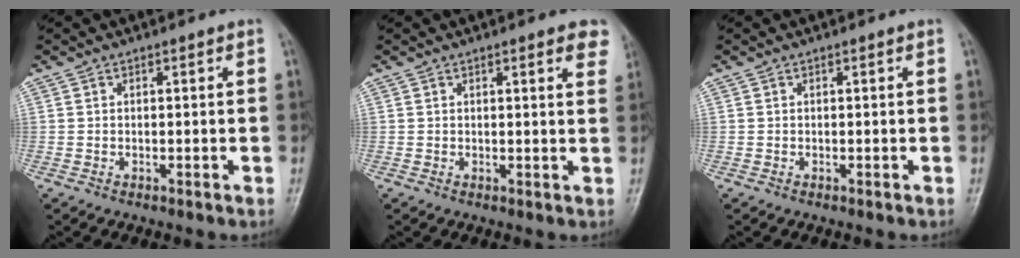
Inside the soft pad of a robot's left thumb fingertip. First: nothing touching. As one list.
[{"total": 4.9, "force": [3.1, 1.3, 3.6], "torque": [-0.022, -0.005, 0.029]}, {"total": 0.0}]